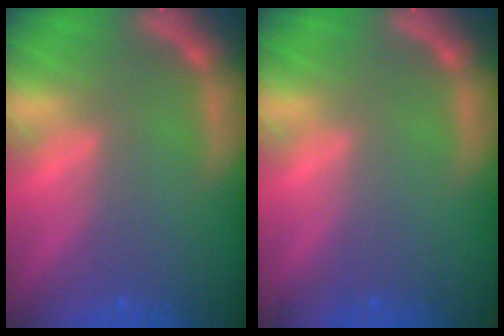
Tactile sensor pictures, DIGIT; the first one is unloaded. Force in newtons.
{"total": 0.0}